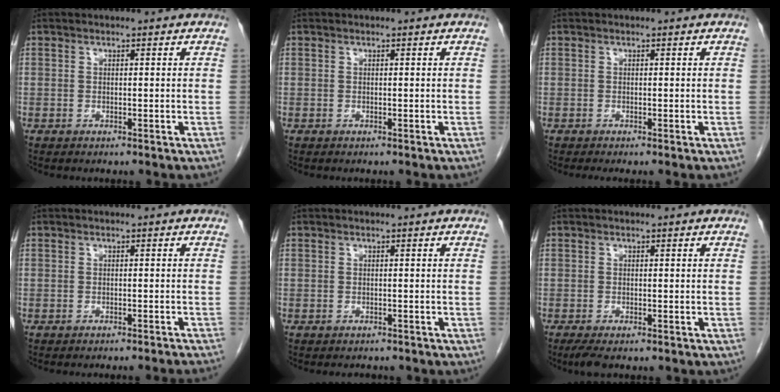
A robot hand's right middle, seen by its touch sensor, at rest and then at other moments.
{"total": 0.0}
{"total": 1.0, "force": [-0.7, -0.2, 0.6], "torque": [-0.009, 0.000, -0.011]}
{"total": 5.3, "force": [-4.9, -1.1, 1.7], "torque": [-0.009, -0.011, -0.056]}
{"total": 1.7, "force": [-1.5, 0.6, 0.3], "torque": [-0.008, -0.002, -0.018]}
{"total": 2.1, "force": [-1.5, 0.4, 1.5], "torque": [-0.031, -0.008, -0.027]}